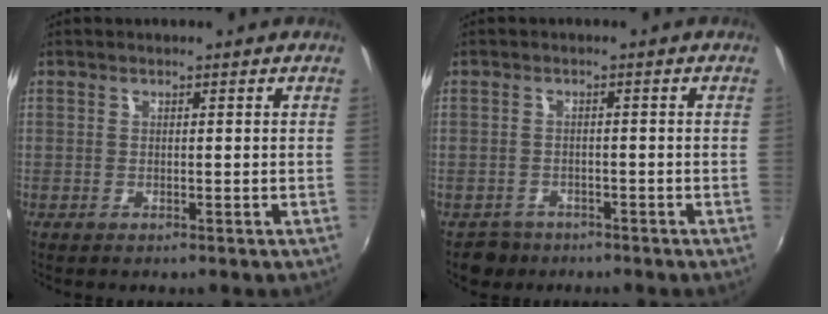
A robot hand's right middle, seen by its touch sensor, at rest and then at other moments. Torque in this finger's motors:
{"motor_torque": [-0.36, -0.22, 0.05, 0.01]}